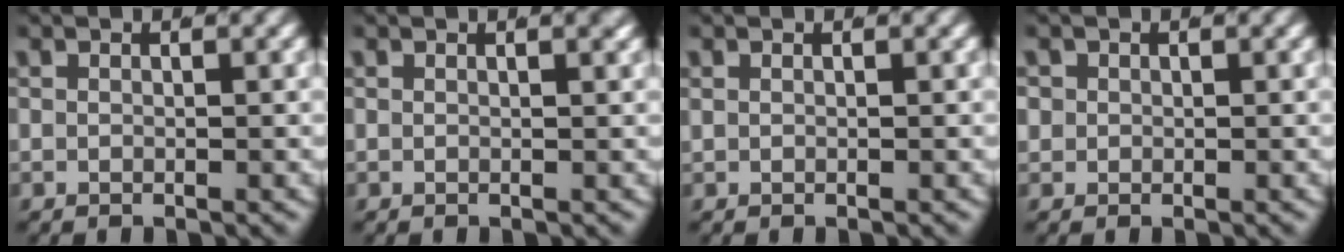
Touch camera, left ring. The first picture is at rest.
{"total": 0.8, "force": [0.5, -0.1, 0.6], "torque": [-0.002, 0.005, 0.006]}
{"total": 0.0}
{"total": 1.4, "force": [0.1, 1.3, 0.4], "torque": [-0.017, -0.009, 0.007]}